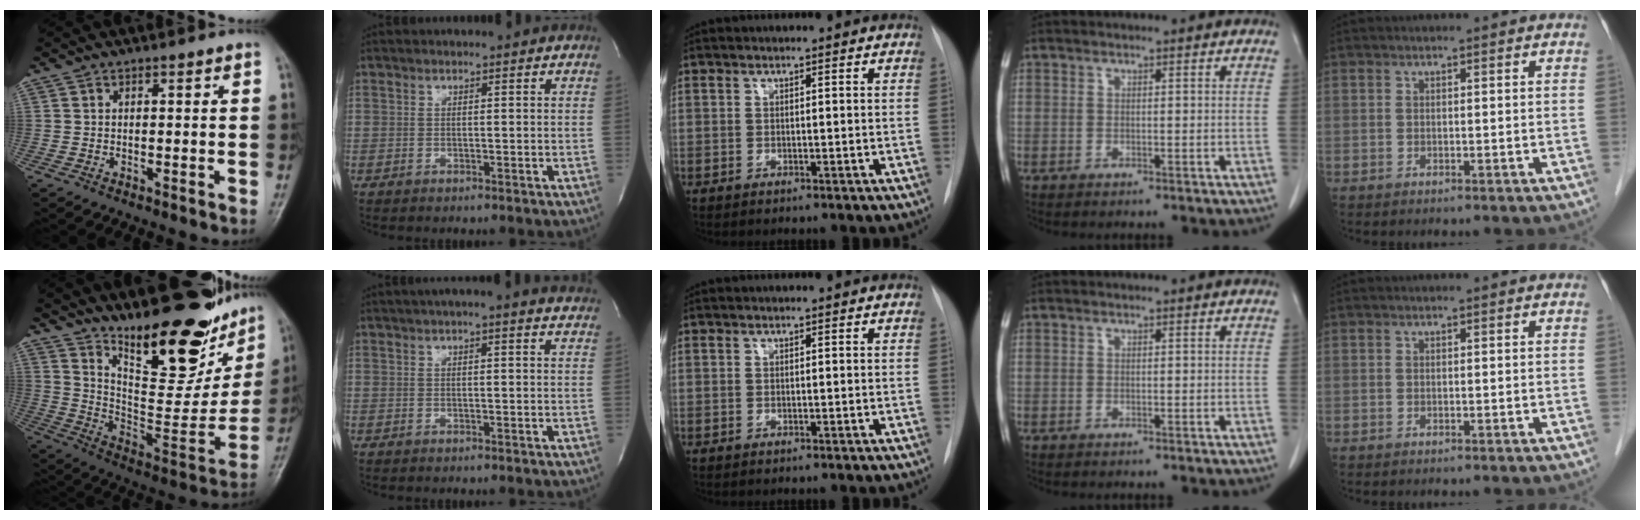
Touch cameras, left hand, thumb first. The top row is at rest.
{"thumb": {"total": 26.1, "force": [18.1, 9.3, 16.4], "torque": [-0.196, -0.101, 0.280]}, "index": {"total": 8.5, "force": [7.2, 0.6, 4.4], "torque": [-0.063, 0.015, 0.072]}}